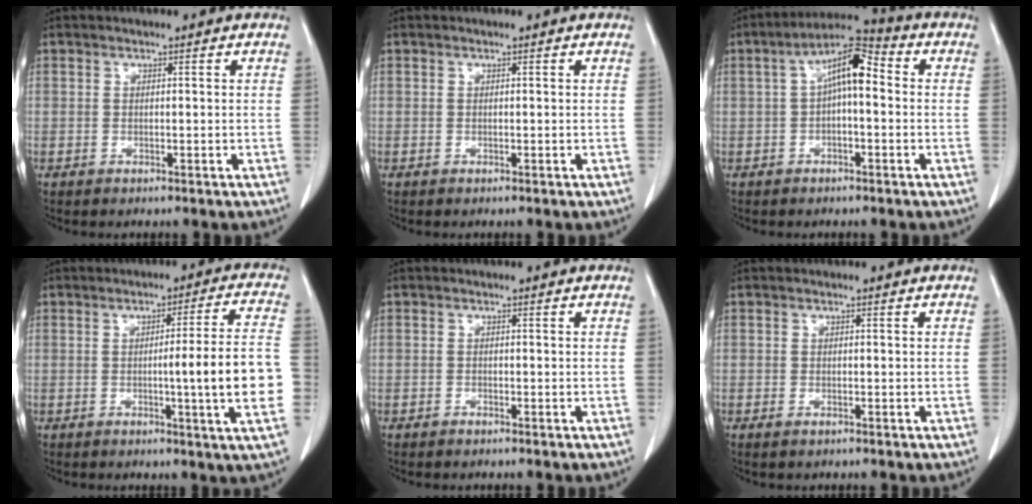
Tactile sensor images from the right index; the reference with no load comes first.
{"total": 0.0}
{"total": 7.7, "force": [1.0, 2.2, 7.3], "torque": [-0.131, 0.031, 0.010]}
{"total": 11.8, "force": [-1.9, -1.1, 11.6], "torque": [-0.156, -0.002, -0.031]}
{"total": 0.5, "force": [-0.5, 0.1, 0.2], "torque": [-0.006, -0.001, -0.009]}
{"total": 0.7, "force": [-0.5, 0.3, 0.5], "torque": [-0.010, -0.001, -0.004]}